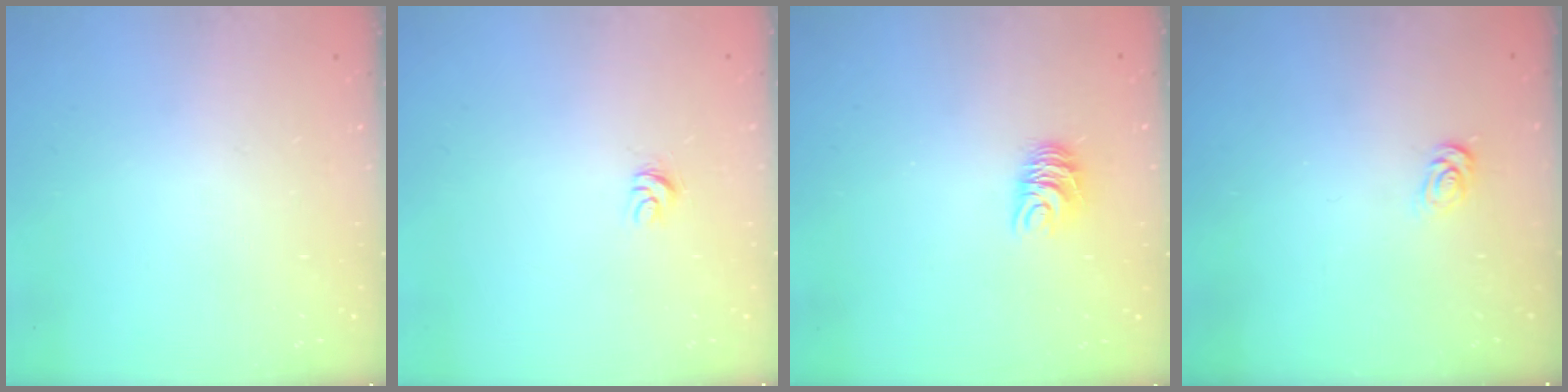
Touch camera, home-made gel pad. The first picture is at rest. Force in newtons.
{"total": 4.2, "press": 4.2, "slide": 0.2}
{"total": 7.3, "press": 7.3, "slide": 0.4}
{"total": 2.6, "press": 2.6, "slide": 0.4}